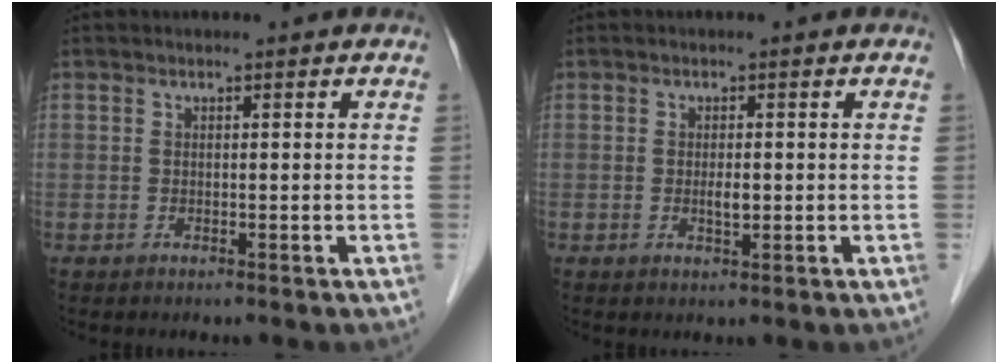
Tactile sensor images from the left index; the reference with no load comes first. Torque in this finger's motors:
{"motor_torque": [0.14, 0.11, 0.01, 0.02]}